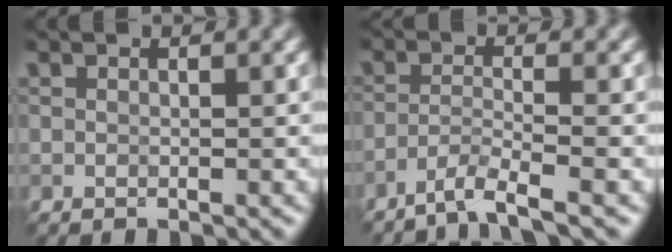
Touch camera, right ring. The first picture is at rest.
{"total": 3.1, "force": [-2.4, 0.2, 2.0], "torque": [-0.033, 0.003, -0.058]}